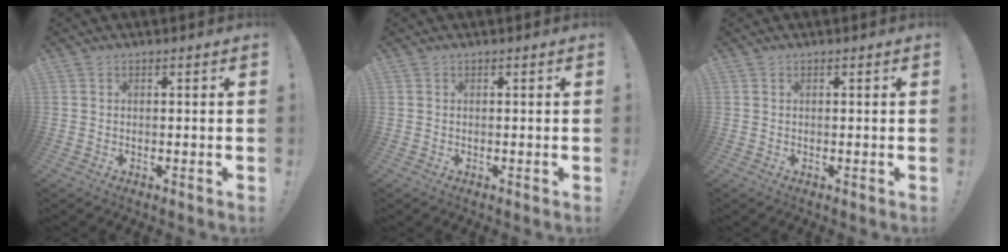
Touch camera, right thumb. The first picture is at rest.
{"total": 0.0}
{"total": 0.0}